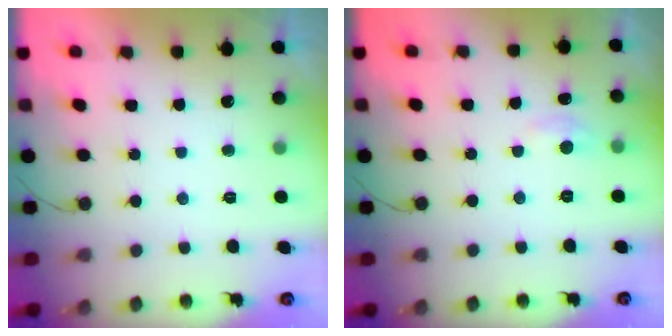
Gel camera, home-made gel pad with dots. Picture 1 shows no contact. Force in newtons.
{"total": 2.9, "press": 2.9, "slide": 0.4}